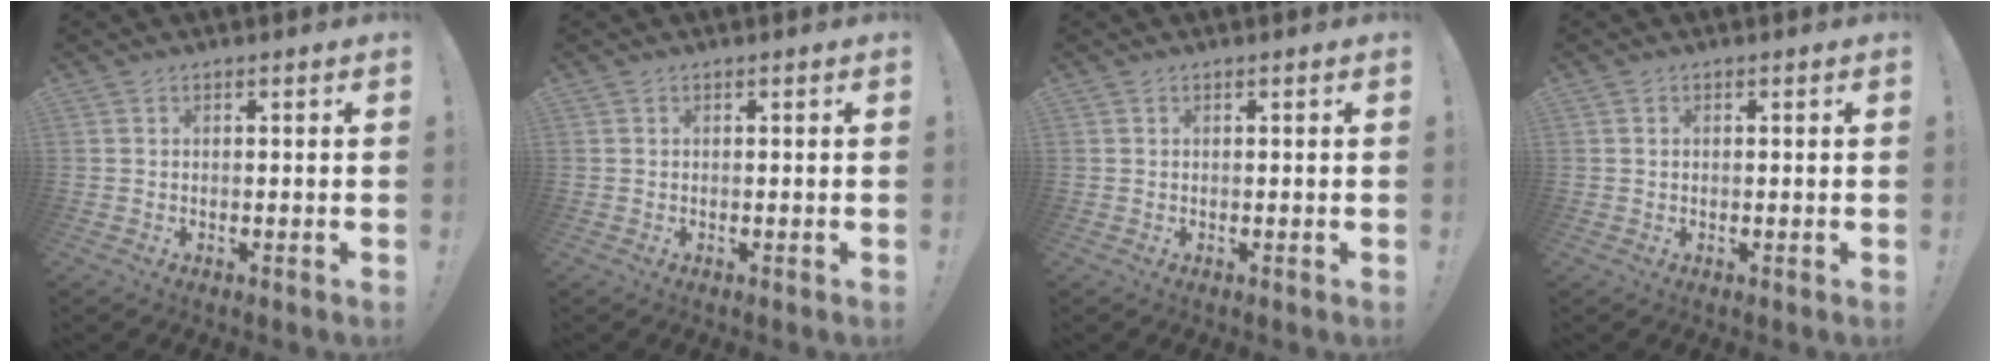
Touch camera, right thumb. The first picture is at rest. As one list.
[{"total": 0.0}, {"total": 0.0}, {"total": 0.5, "force": [0.3, 0.3, 0.3], "torque": [0.000, -0.003, 0.005]}]